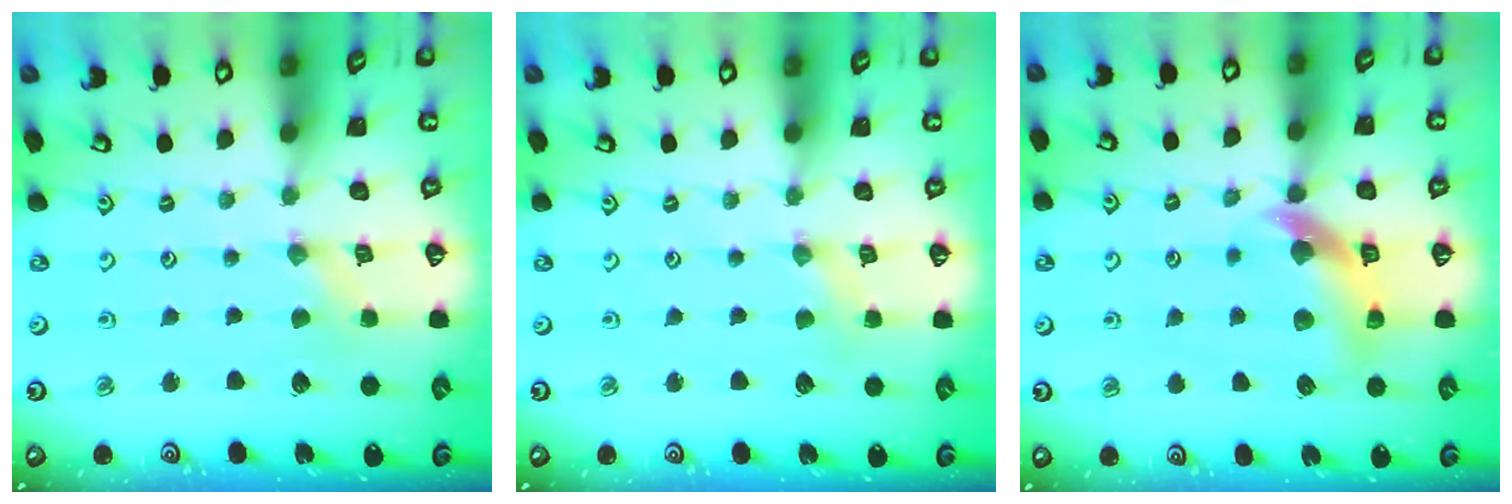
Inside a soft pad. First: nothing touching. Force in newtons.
{"total": 2.3, "press": 2.3, "slide": 0.3}
{"total": 9.9, "press": 9.8, "slide": 1.6}